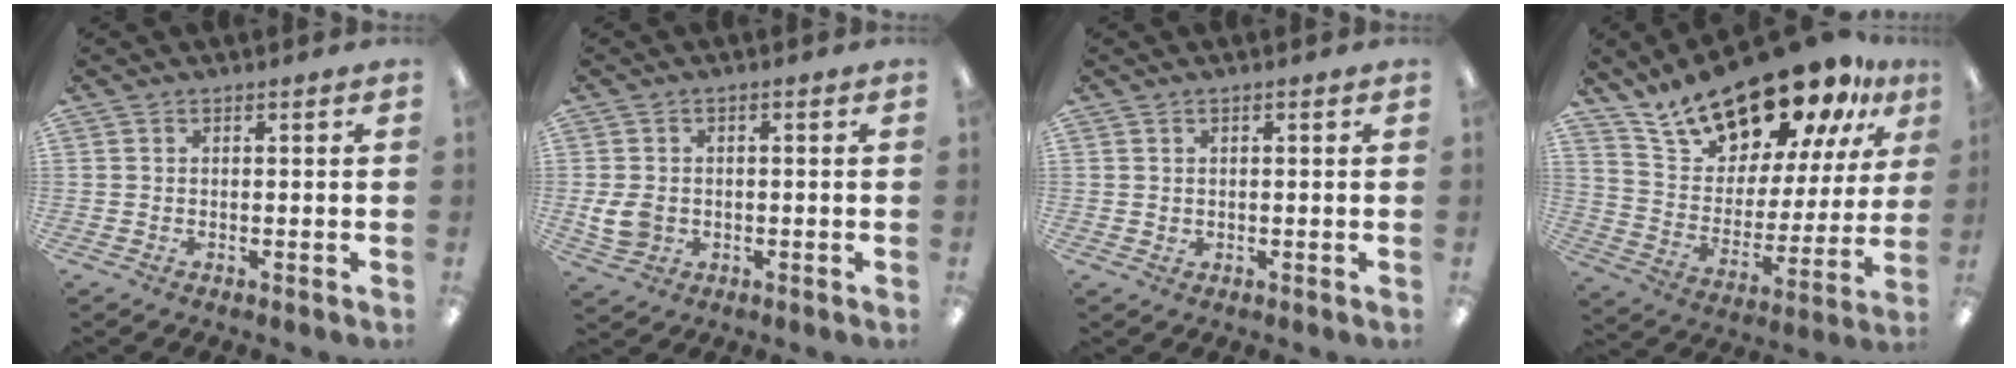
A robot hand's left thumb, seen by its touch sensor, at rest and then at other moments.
{"total": 5.4, "force": [-0.7, 4.2, 3.3], "torque": [-0.069, -0.001, -0.014]}
{"total": 0.7, "force": [0.3, 0.6, 0.2], "torque": [-0.004, 0.004, 0.005]}
{"total": 20.4, "force": [17.1, 7.8, 8.0], "torque": [-0.150, -0.119, 0.302]}